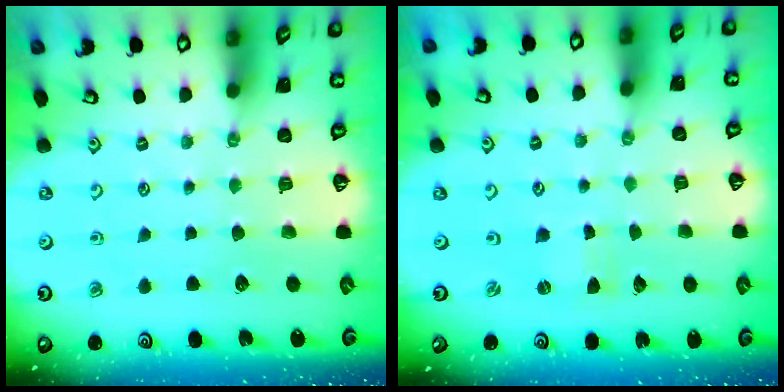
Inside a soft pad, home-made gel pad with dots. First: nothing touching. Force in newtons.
{"total": 0.0}